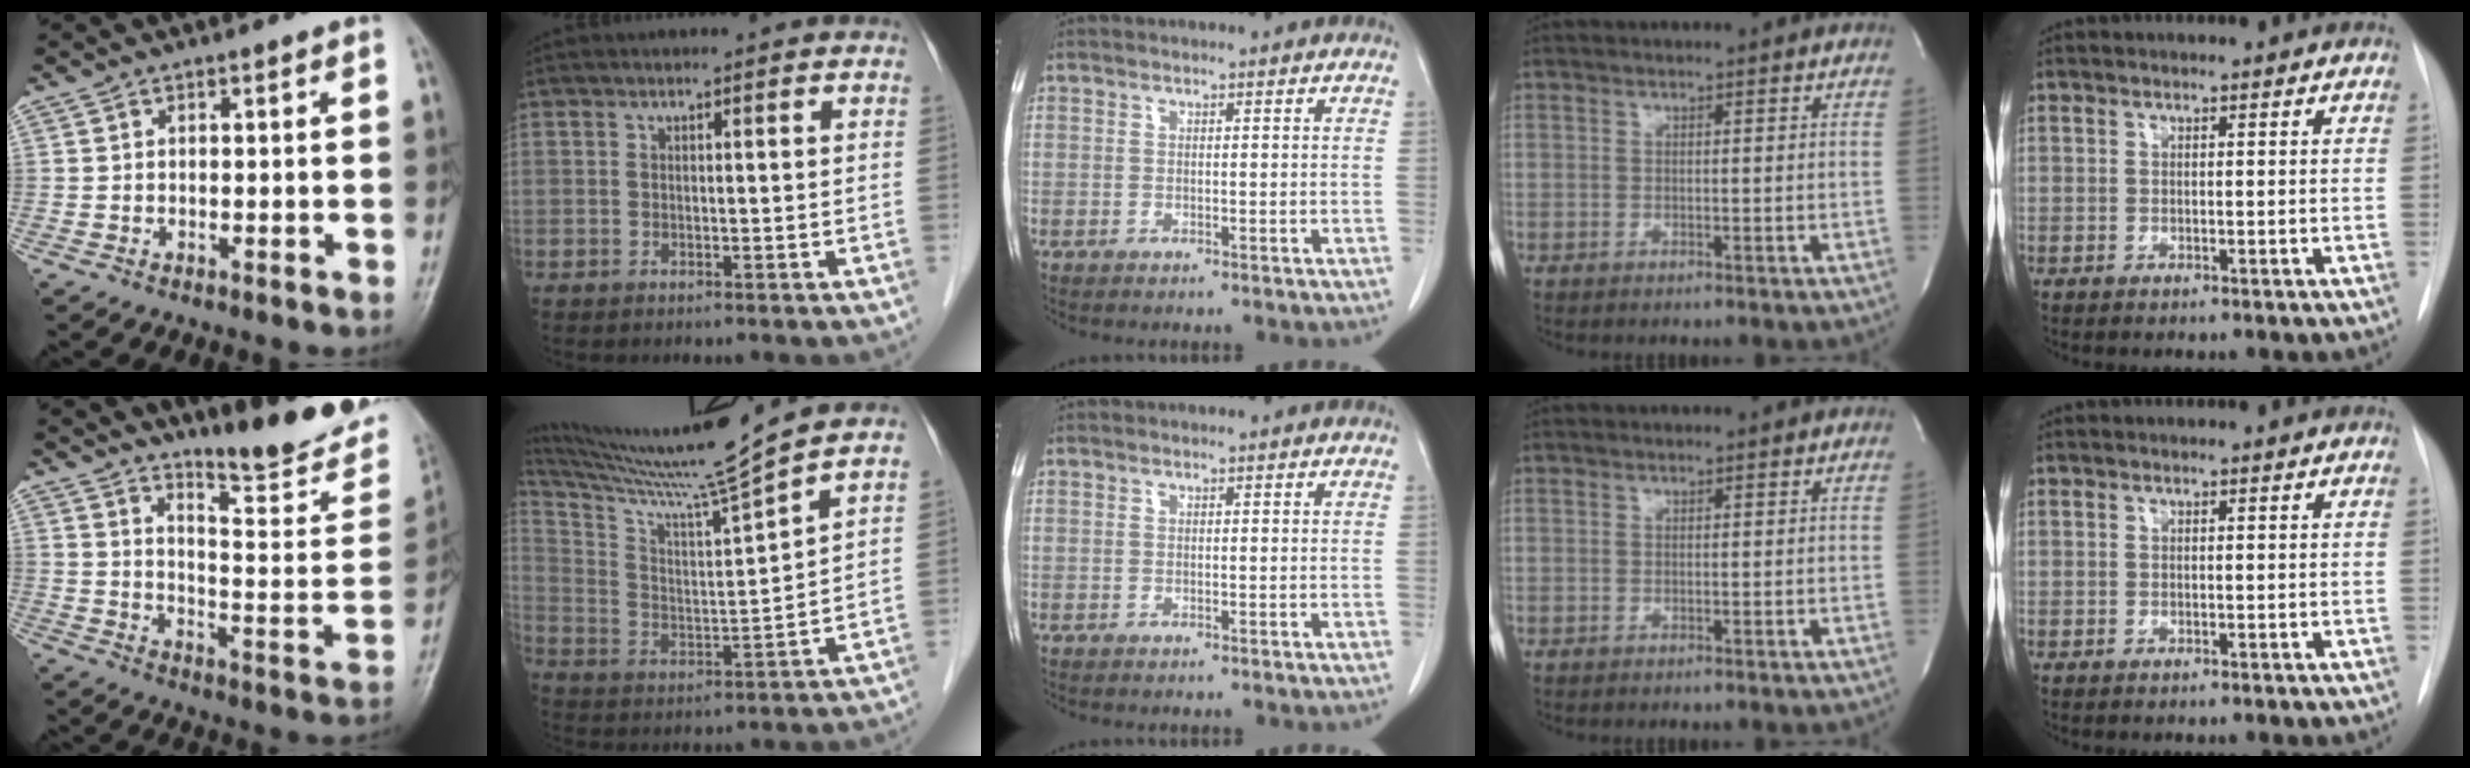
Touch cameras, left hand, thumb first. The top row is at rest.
{"thumb": {"total": 18.2, "force": [15.0, 2.7, 9.9], "torque": [-0.114, -0.119, 0.215]}, "index": {"total": 15.8, "force": [14.0, -3.3, 6.5], "torque": [-0.127, -0.032, 0.242]}}